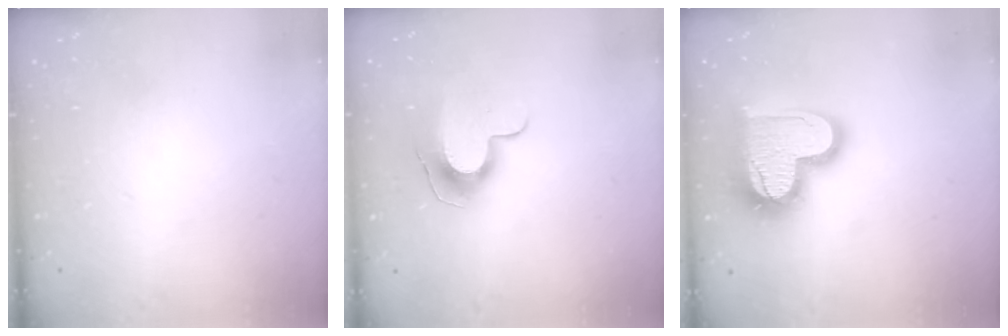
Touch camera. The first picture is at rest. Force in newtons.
{"total": 9.6, "press": 9.6, "slide": 0.3}
{"total": 19.4, "press": 19.3, "slide": 1.5}